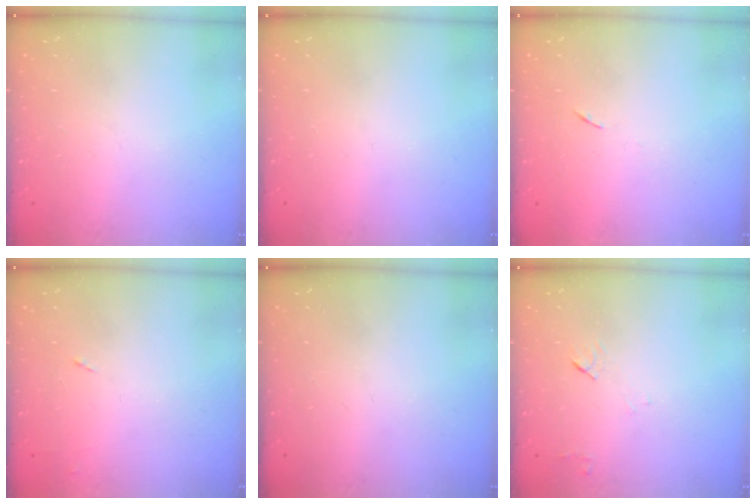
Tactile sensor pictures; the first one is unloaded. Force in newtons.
{"total": 0.0}
{"total": 3.7, "press": 3.6, "slide": 0.7}
{"total": 4.6, "press": 4.6, "slide": 0.6}
{"total": 0.0}
{"total": 4.6, "press": 4.5, "slide": 0.6}